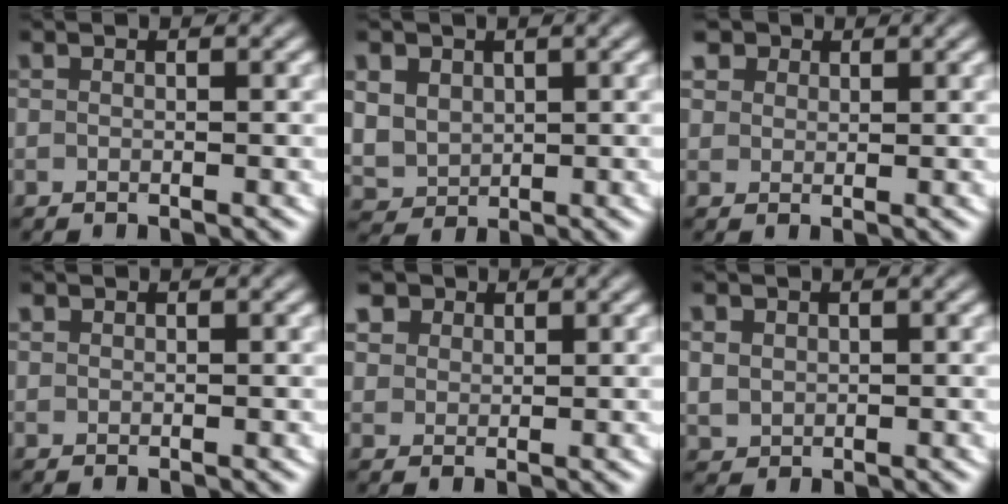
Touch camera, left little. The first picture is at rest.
{"total": 6.4, "force": [0.4, 5.9, 2.4], "torque": [-0.081, -0.035, 0.021]}
{"total": 3.7, "force": [2.1, 2.7, 1.4], "torque": [-0.040, -0.006, 0.040]}
{"total": 0.6, "force": [0.5, 0.3, 0.2], "torque": [-0.009, -0.005, 0.015]}
{"total": 3.9, "force": [2.2, 2.8, 1.5], "torque": [-0.042, -0.007, 0.043]}
{"total": 2.7, "force": [0.6, 2.4, 1.0], "torque": [-0.033, -0.011, 0.021]}